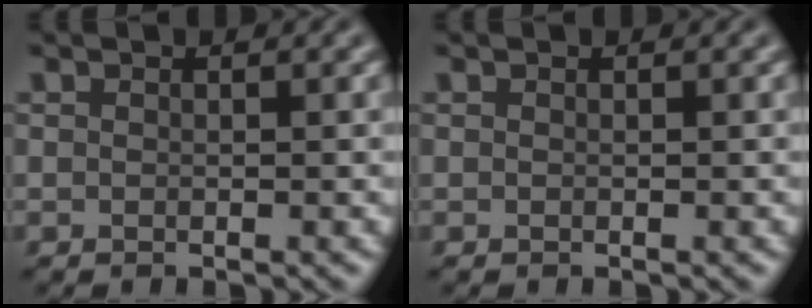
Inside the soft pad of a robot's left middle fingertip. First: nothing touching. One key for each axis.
{"total": 0.0}